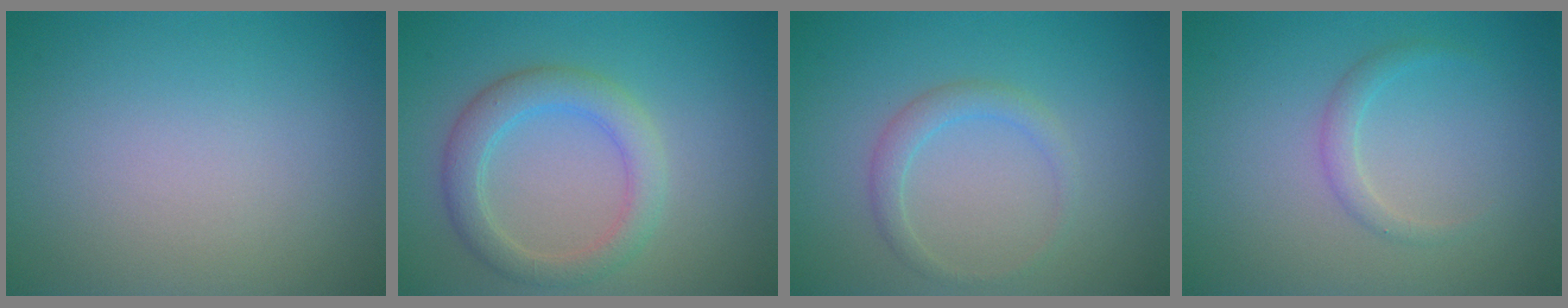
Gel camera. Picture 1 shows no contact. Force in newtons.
{"total": 3.6, "press": 3.6, "slide": 0.1}
{"total": 1.7, "press": 1.7, "slide": 0.2}
{"total": 1.3, "press": 1.3, "slide": 0.0}